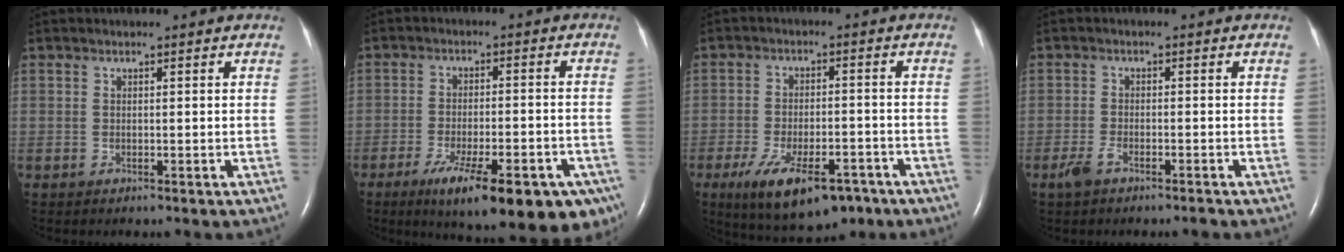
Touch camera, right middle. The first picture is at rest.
{"total": 18.3, "force": [-11.3, 5.2, 13.4], "torque": [-0.138, -0.013, -0.158]}
{"total": 12.8, "force": [-7.8, 5.3, 8.6], "torque": [-0.149, -0.009, -0.117]}
{"total": 2.9, "force": [-2.1, 0.7, 1.8], "torque": [-0.045, -0.004, -0.040]}